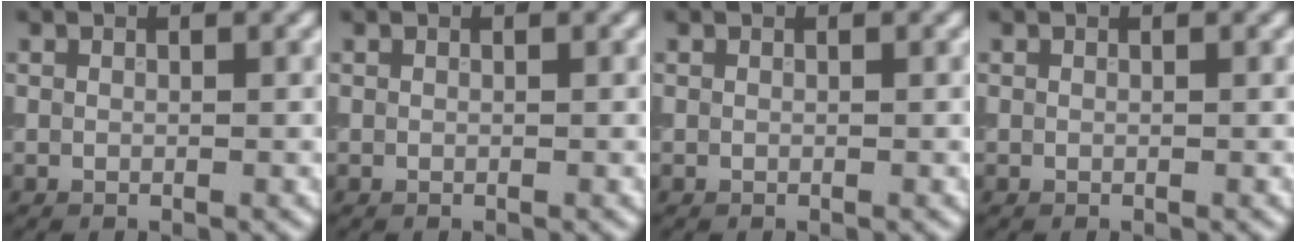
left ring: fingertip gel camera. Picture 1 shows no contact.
{"total": 0.0}
{"total": 0.0}
{"total": 0.0}